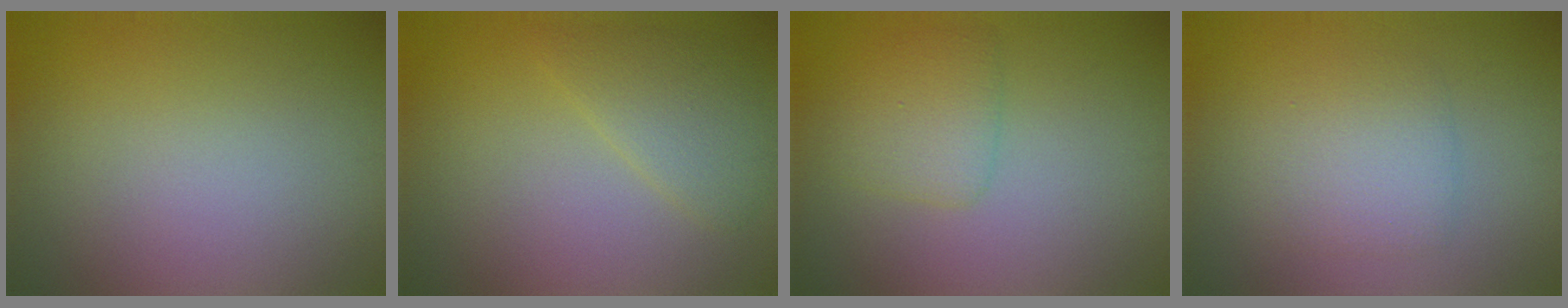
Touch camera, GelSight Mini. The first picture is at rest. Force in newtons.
{"total": 2.7, "press": 2.7, "slide": 0.1}
{"total": 2.5, "press": 2.5, "slide": 0.1}
{"total": 2.8, "press": 2.8, "slide": 0.0}